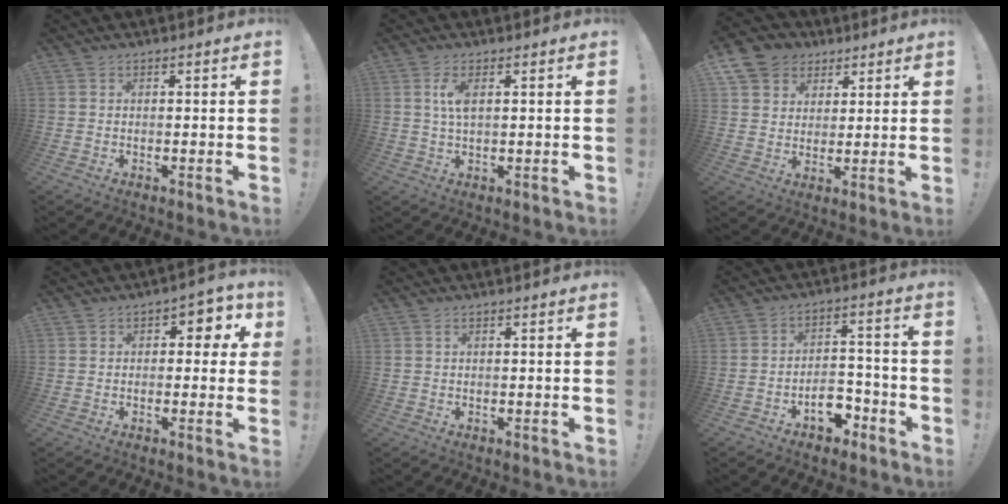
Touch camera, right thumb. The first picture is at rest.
{"total": 4.6, "force": [1.2, 1.7, 4.0], "torque": [-0.073, -0.004, 0.015]}
{"total": 9.6, "force": [4.7, 8.0, 2.3], "torque": [-0.032, -0.026, 0.096]}
{"total": 4.6, "force": [1.2, 3.2, 3.1], "torque": [-0.026, -0.005, 0.014]}
{"total": 0.5, "force": [0.1, 0.0, 0.5], "torque": [-0.014, 0.002, 0.002]}
{"total": 8.8, "force": [-4.7, 5.7, 4.8], "torque": [-0.062, 0.042, -0.076]}